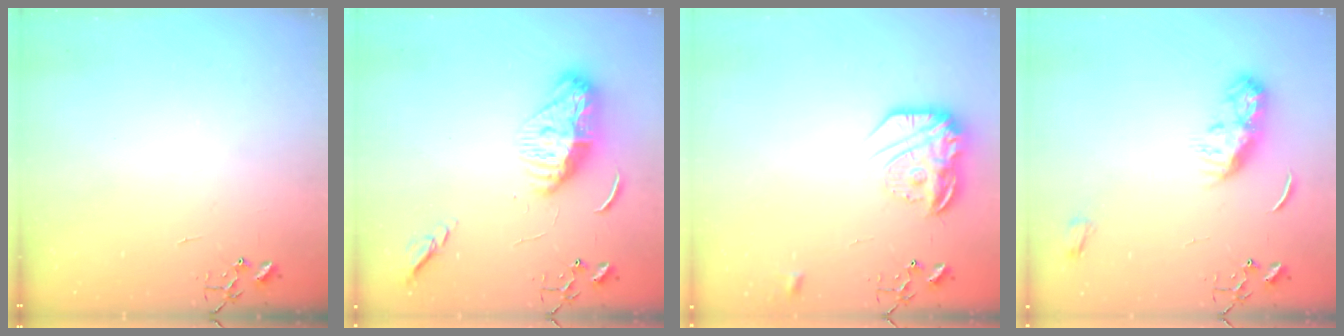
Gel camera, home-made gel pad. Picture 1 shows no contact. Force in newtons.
{"total": 13.7, "press": 13.6, "slide": 1.2}
{"total": 18.3, "press": 18.2, "slide": 1.3}
{"total": 9.0, "press": 9.0, "slide": 0.2}